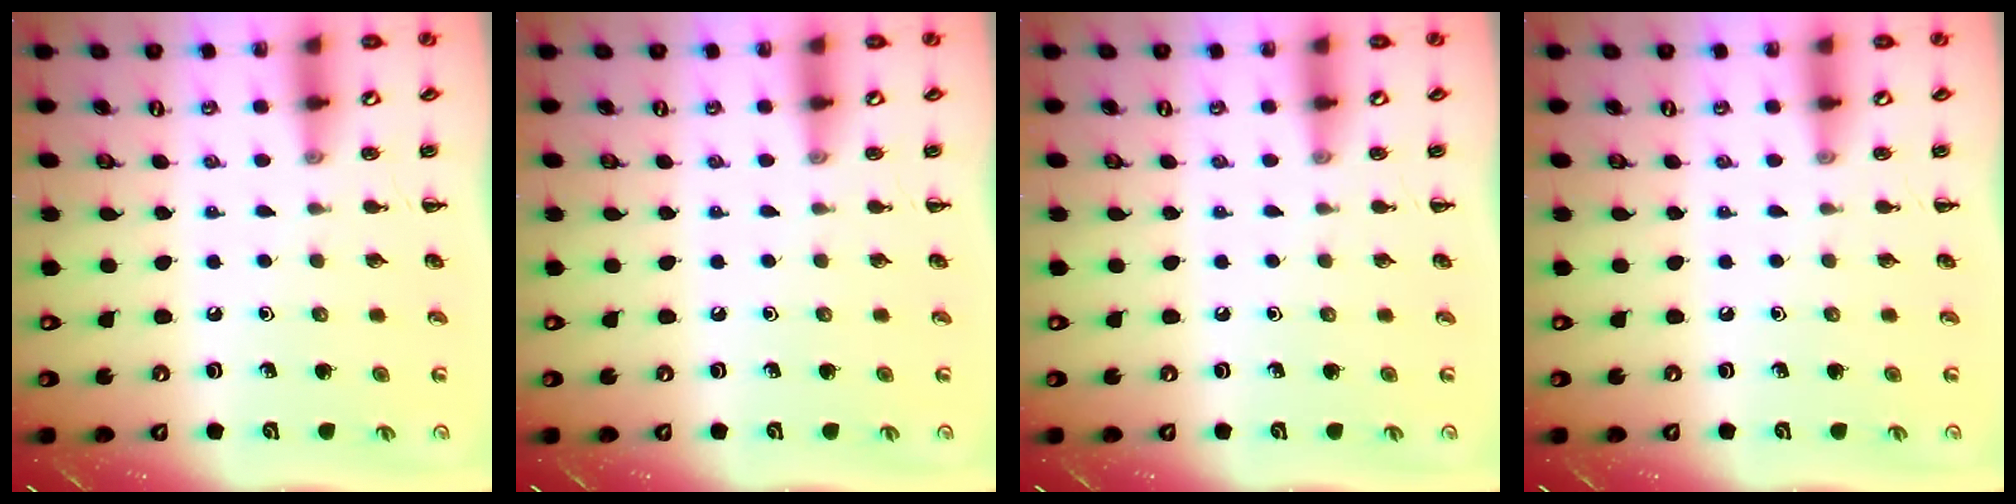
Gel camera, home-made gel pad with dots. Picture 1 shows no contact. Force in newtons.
{"total": 0.0}
{"total": 0.0}
{"total": 0.0}